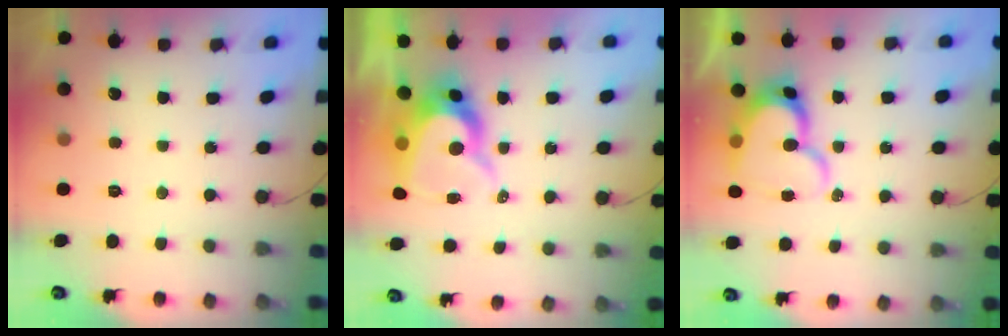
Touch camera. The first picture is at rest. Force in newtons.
{"total": 10.2, "press": 10.2, "slide": 0.7}
{"total": 15.2, "press": 15.1, "slide": 1.4}